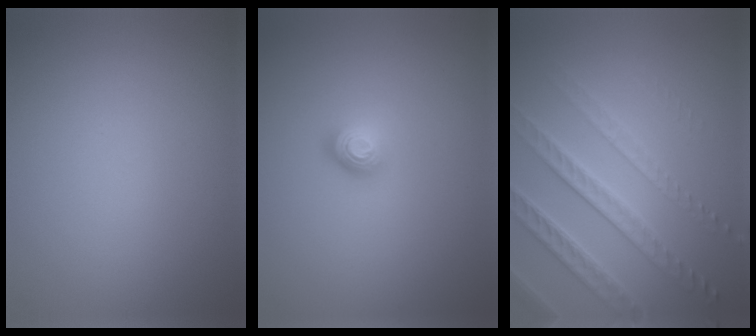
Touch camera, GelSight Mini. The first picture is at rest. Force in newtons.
{"total": 1.8, "press": 1.2, "slide": 1.4}
{"total": 4.6, "press": 3.9, "slide": 2.5}